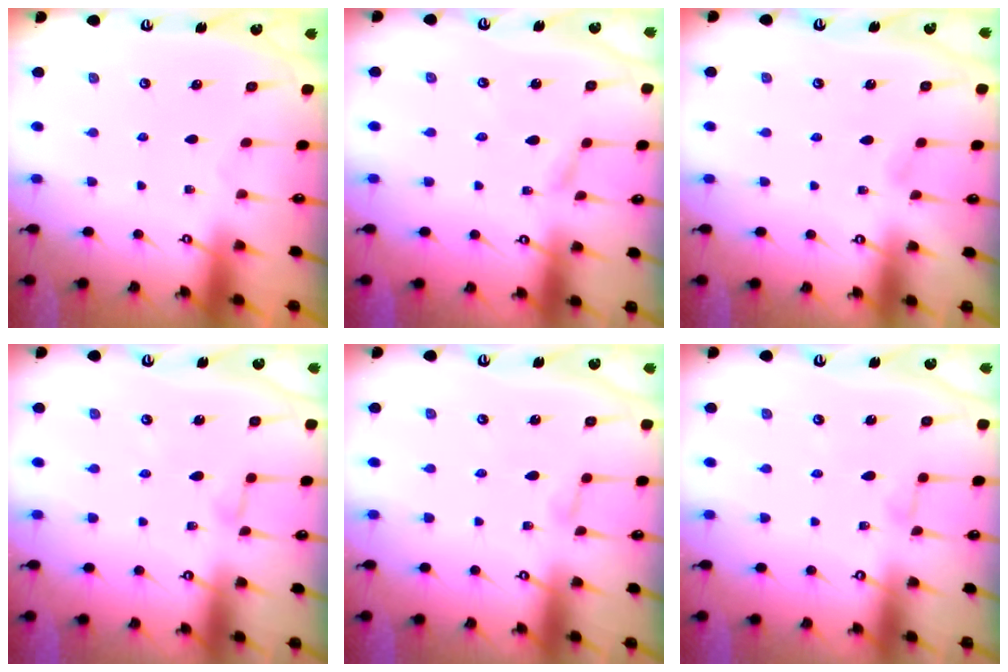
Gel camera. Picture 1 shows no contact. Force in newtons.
{"total": 2.1, "press": 2.1, "slide": 0.1}
{"total": 2.4, "press": 2.4, "slide": 0.3}
{"total": 2.8, "press": 2.7, "slide": 0.3}
{"total": 2.8, "press": 2.8, "slide": 0.3}
{"total": 3.2, "press": 3.2, "slide": 0.3}